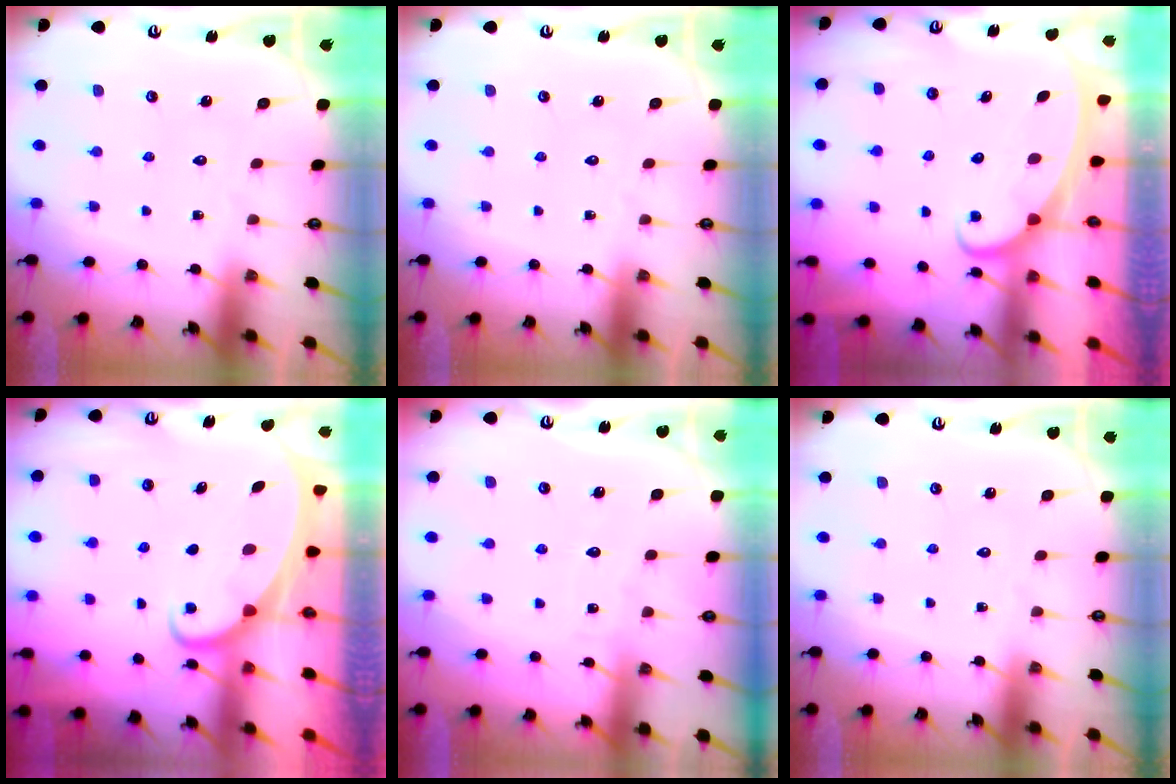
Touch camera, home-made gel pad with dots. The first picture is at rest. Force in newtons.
{"total": 0.0}
{"total": 2.3, "press": 2.3, "slide": 0.3}
{"total": 1.9, "press": 1.9, "slide": 0.3}
{"total": 2.3, "press": 2.3, "slide": 0.2}
{"total": 0.0}